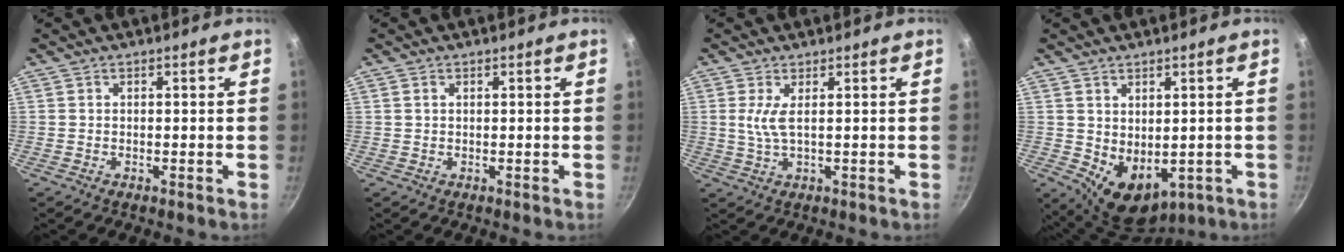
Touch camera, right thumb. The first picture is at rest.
{"total": 0.8, "force": [0.3, 0.5, 0.5], "torque": [-0.008, 0.002, 0.005]}
{"total": 3.6, "force": [0.8, 0.9, 3.4], "torque": [-0.082, -0.004, 0.020]}
{"total": 8.7, "force": [-0.3, 6.1, 6.2], "torque": [-0.070, -0.018, 0.022]}